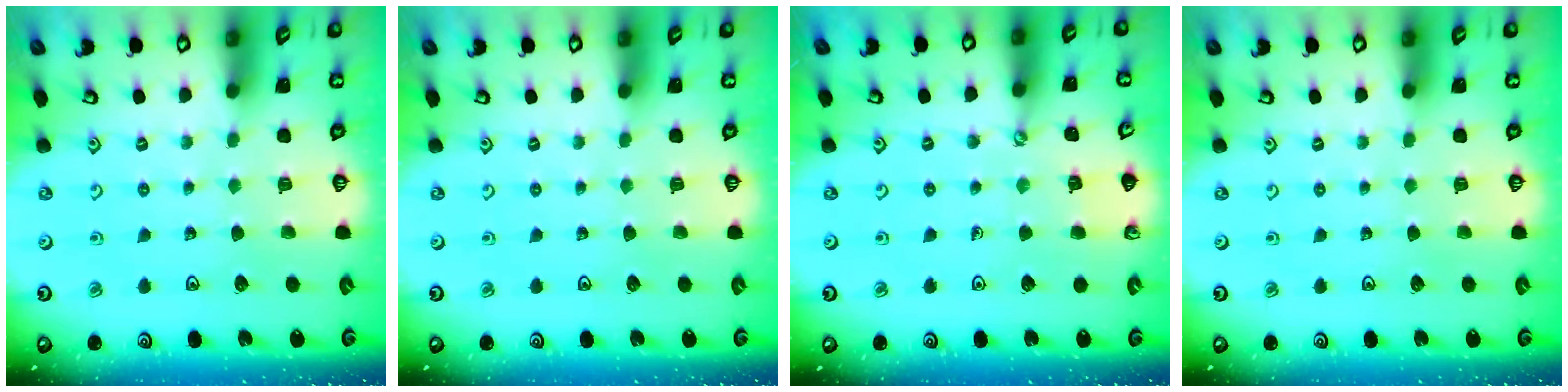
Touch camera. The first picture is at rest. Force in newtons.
{"total": 0.0}
{"total": 2.3, "press": 2.2, "slide": 0.3}
{"total": 0.0}